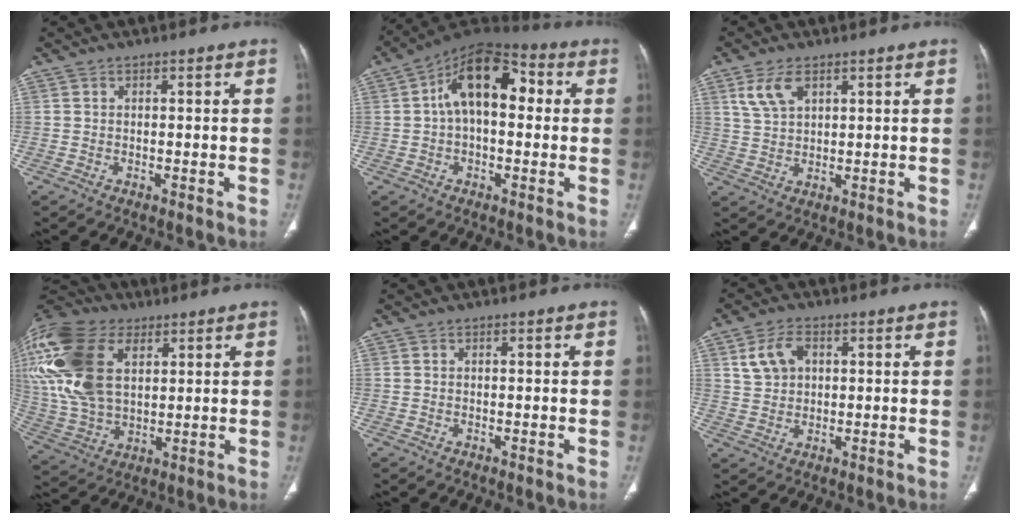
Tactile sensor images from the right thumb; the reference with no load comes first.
{"total": 14.1, "force": [2.1, 8.1, 11.4], "torque": [-0.161, 0.042, 0.023]}
{"total": 5.6, "force": [2.9, 3.0, 3.7], "torque": [-0.071, -0.005, 0.064]}
{"total": 24.6, "force": [8.3, 15.1, 17.6], "torque": [-0.402, 0.005, 0.155]}
{"total": 0.0}
{"total": 6.1, "force": [2.1, 4.2, 3.8], "torque": [-0.064, 0.004, 0.041]}